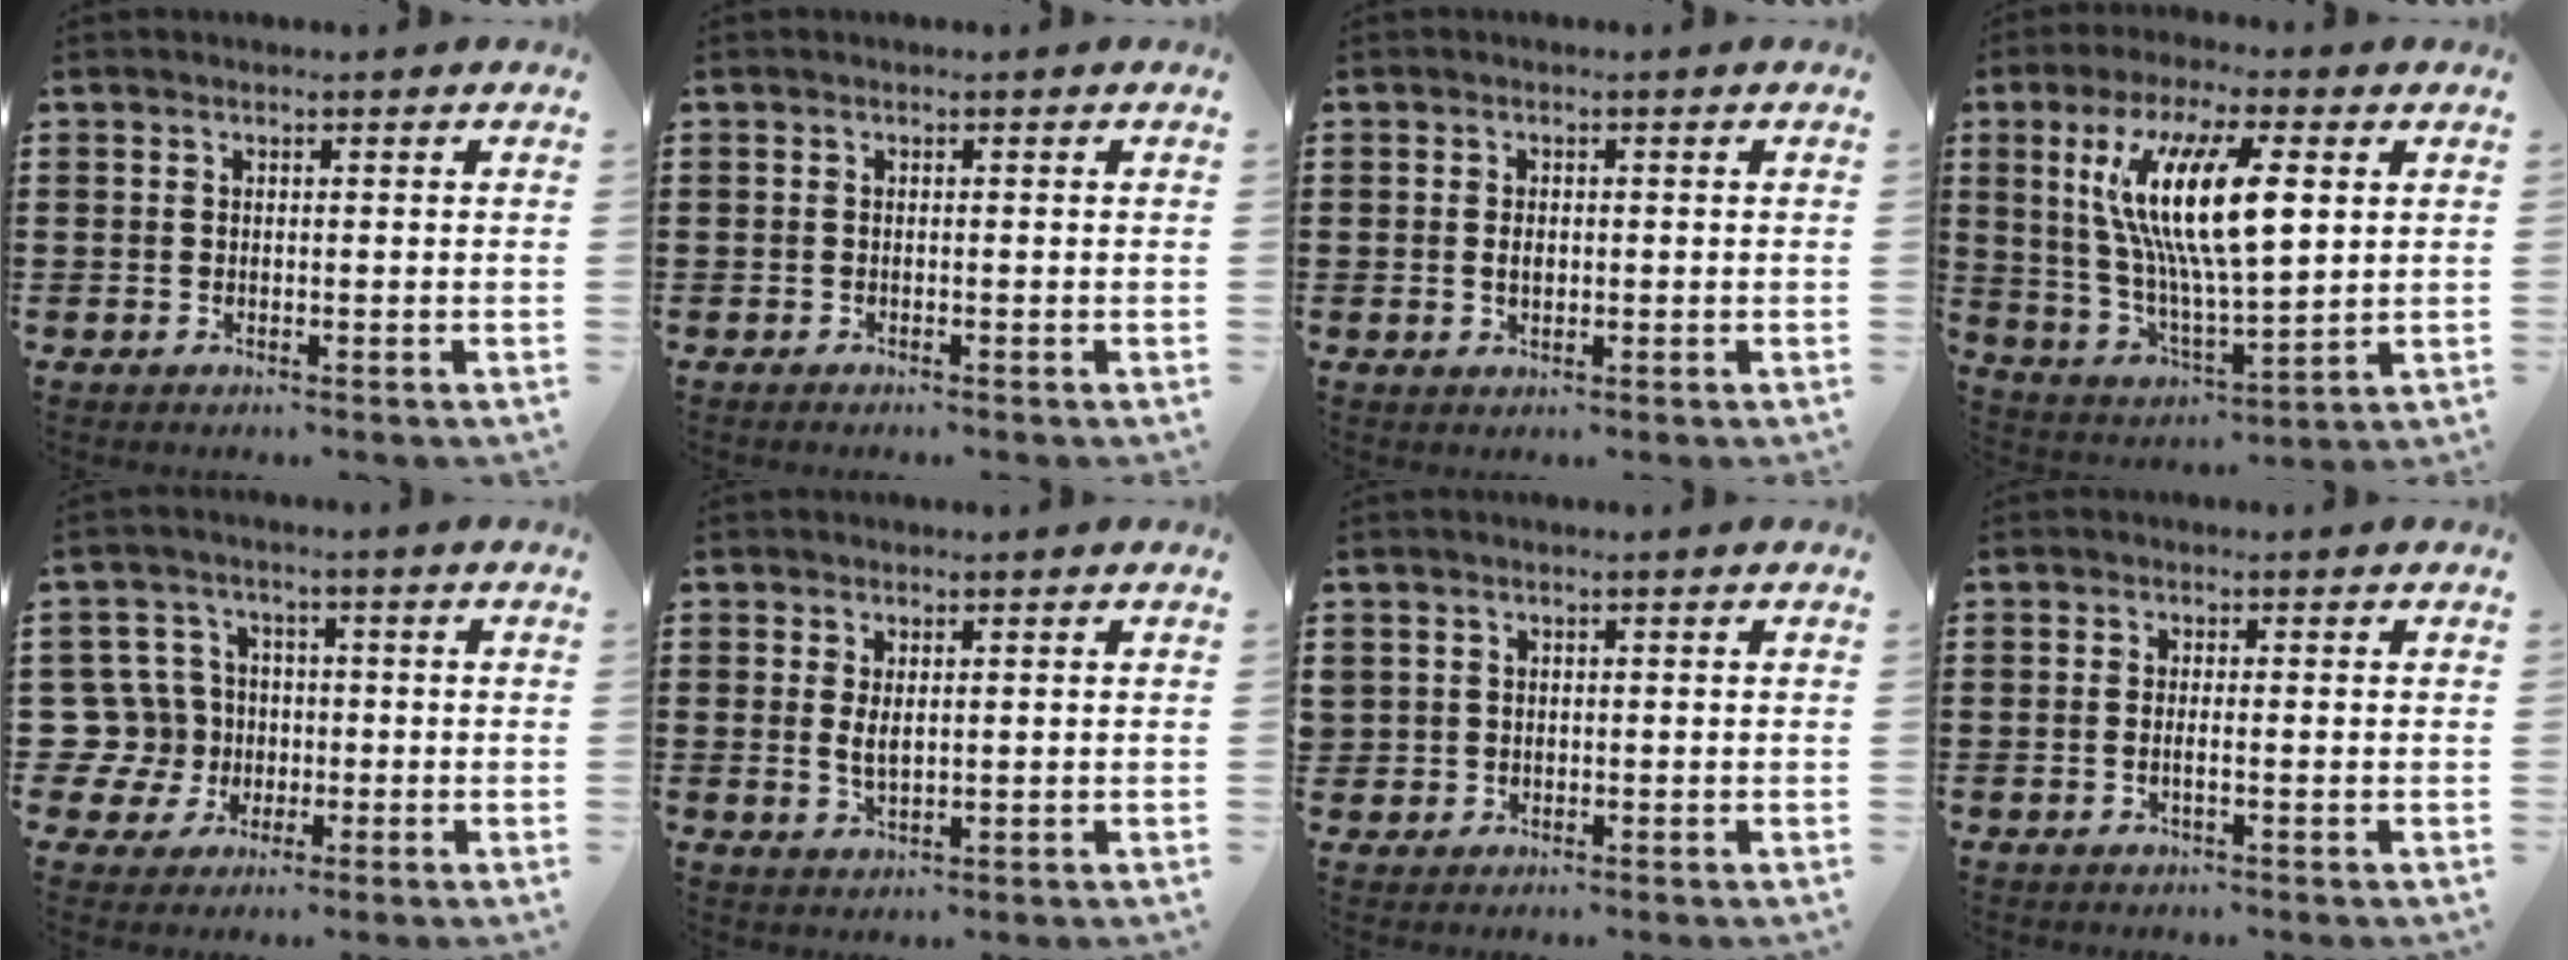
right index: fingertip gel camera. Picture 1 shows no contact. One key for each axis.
{"total": 0.5, "fx": -0.5, "fy": 0.0, "fz": 0.0, "tx": 0.000, "ty": -0.003, "tz": -0.010}
{"total": 1.7, "fx": 0.0, "fy": 1.0, "fz": 1.3, "tx": -0.029, "ty": 0.006, "tz": -0.002}
{"total": 14.6, "fx": 4.2, "fy": 3.9, "fz": 13.5, "tx": -0.278, "ty": 0.004, "tz": 0.068}
{"total": 8.4, "fx": -0.5, "fy": 8.0, "fz": 2.5, "tx": -0.111, "ty": 0.012, "tz": -0.009}
{"total": 2.4, "fx": 0.7, "fy": 0.8, "fz": 2.1, "tx": -0.043, "ty": 0.002, "tz": 0.011}
{"total": 1.0, "fx": 0.2, "fy": 1.0, "fz": 0.0, "tx": -0.003, "ty": 0.004, "tz": 0.004}
{"total": 1.0, "fx": -0.3, "fy": 0.0, "fz": 1.0, "tx": -0.017, "ty": -0.004, "tz": -0.006}